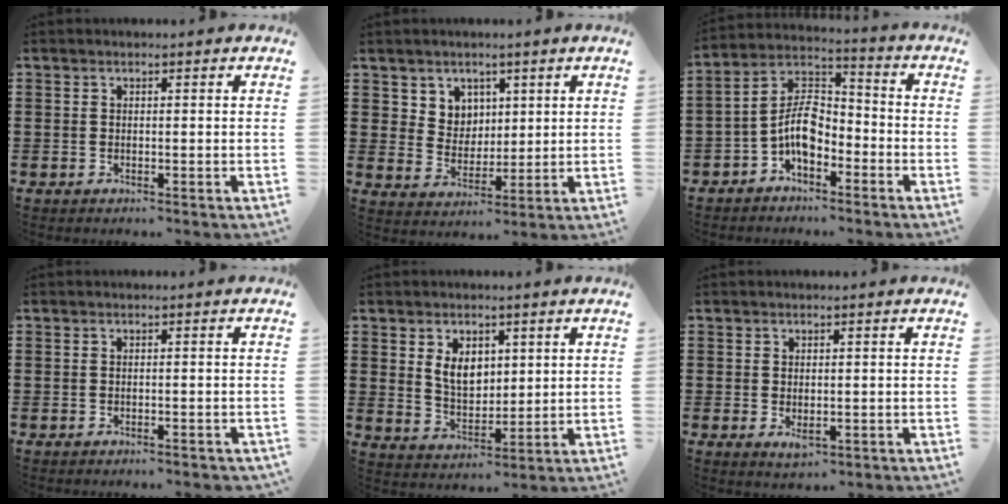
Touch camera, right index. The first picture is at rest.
{"total": 5.2, "force": [3.0, 4.2, 0.3], "torque": [-0.024, -0.001, 0.055]}
{"total": 8.0, "force": [-3.2, 4.4, 5.8], "torque": [-0.140, 0.001, -0.069]}
{"total": 0.6, "force": [-0.5, 0.1, 0.2], "torque": [-0.005, -0.001, -0.011]}
{"total": 5.7, "force": [2.0, 3.9, 3.6], "torque": [-0.068, 0.005, 0.032]}
{"total": 1.3, "force": [-0.2, 0.8, 1.0], "torque": [-0.020, 0.000, -0.003]}